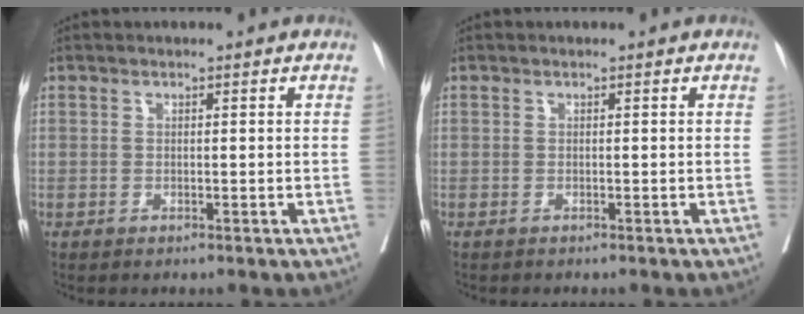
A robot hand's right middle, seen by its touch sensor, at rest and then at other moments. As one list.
[{"total": 0.0}]